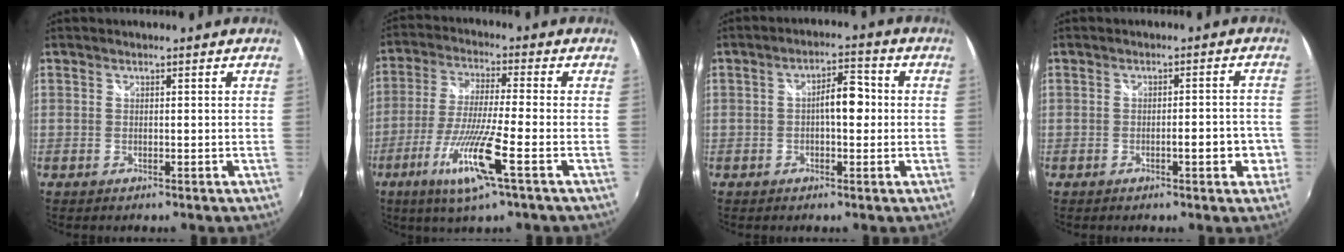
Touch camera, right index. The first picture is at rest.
{"total": 12.8, "force": [-5.6, 0.0, 11.5], "torque": [-0.242, -0.019, -0.109]}
{"total": 5.6, "force": [-0.2, 2.2, 5.1], "torque": [-0.082, 0.012, -0.005]}
{"total": 4.7, "force": [-1.8, 1.2, 4.2], "torque": [-0.061, 0.002, -0.024]}